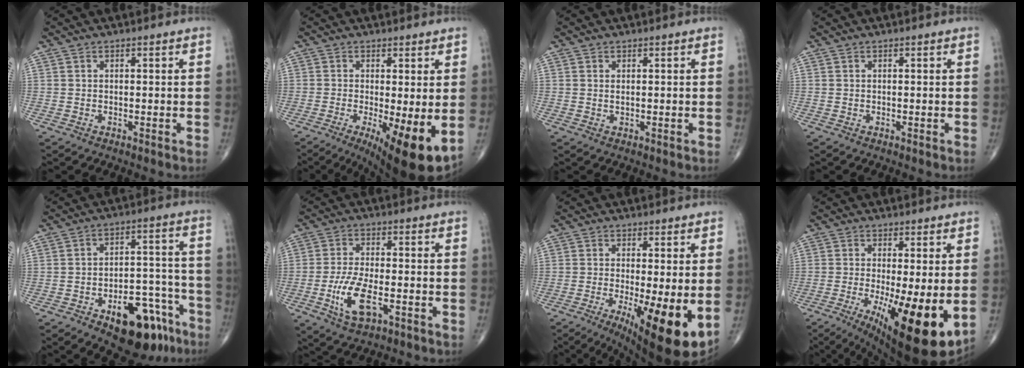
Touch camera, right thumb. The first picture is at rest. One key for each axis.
{"total": 11.4, "fx": -2.7, "fy": 2.9, "fz": 10.7, "tx": -0.163, "ty": -0.023, "tz": -0.034}
{"total": 0.6, "fx": 0.2, "fy": 0.2, "fz": 0.5, "tx": -0.009, "ty": -0.002, "tz": 0.004}
{"total": 0.0}
{"total": 16.7, "fx": -9.6, "fy": 8.0, "fz": 11.1, "tx": -0.117, "ty": 0.077, "tz": -0.128}
{"total": 8.6, "fx": -3.0, "fy": 3.5, "fz": 7.2, "tx": -0.149, "ty": 0.006, "tz": -0.053}
{"total": 13.8, "fx": -3.6, "fy": 3.3, "fz": 12.9, "tx": -0.177, "ty": -0.024, "tz": -0.042}
{"total": 16.9, "fx": -4.2, "fy": 4.5, "fz": 15.7, "tx": -0.220, "ty": -0.030, "tz": -0.047}